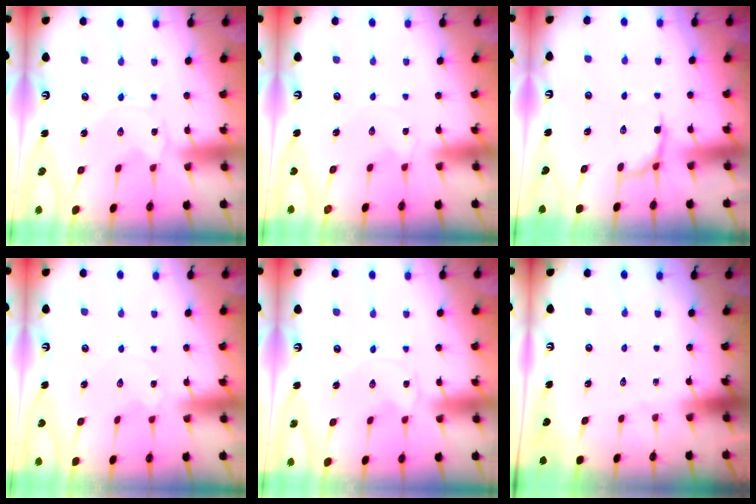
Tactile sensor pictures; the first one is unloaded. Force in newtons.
{"total": 0.0}
{"total": 5.6, "press": 4.9, "slide": 2.7}
{"total": 1.5, "press": 1.5, "slide": 0.3}
{"total": 0.0}
{"total": 0.0}